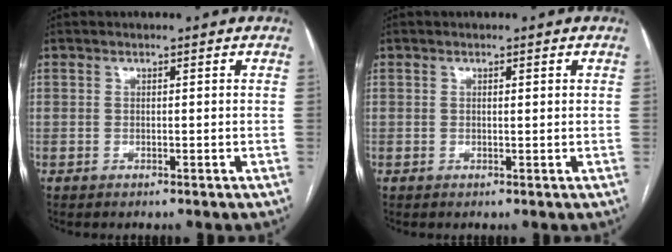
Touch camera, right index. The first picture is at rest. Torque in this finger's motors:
{"motor_torque": [-0.28, 0.17, -0.01, 0.00]}